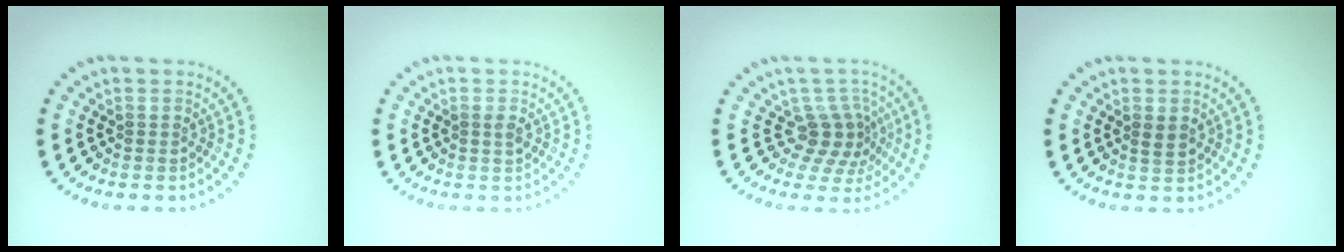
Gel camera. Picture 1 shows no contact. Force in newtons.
{"total": 0.9, "press": 0.9, "slide": 0.1}
{"total": 3.3, "press": 2.3, "slide": 2.4}
{"total": 1.3, "press": 1.3, "slide": 0.2}